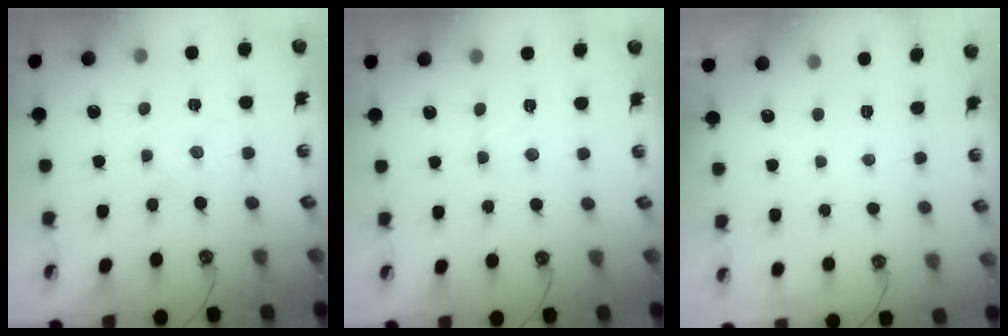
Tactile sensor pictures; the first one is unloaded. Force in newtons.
{"total": 2.1, "press": 2.0, "slide": 0.6}
{"total": 0.0}